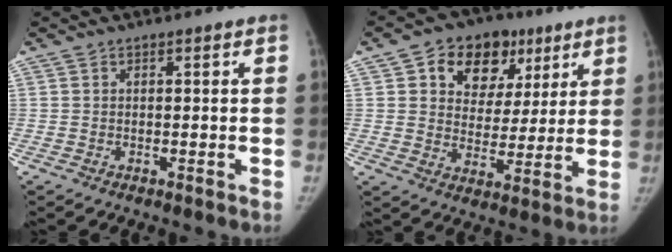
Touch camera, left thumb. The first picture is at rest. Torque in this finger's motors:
{"motor_torque": [-0.09, 0.21, 0.15, 0.32, -0.03]}